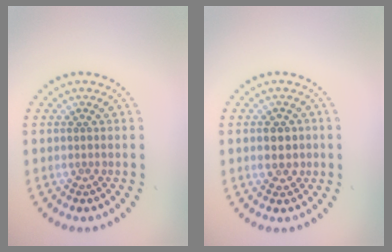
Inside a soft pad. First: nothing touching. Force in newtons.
{"total": 2.9, "press": 2.9, "slide": 0.3}